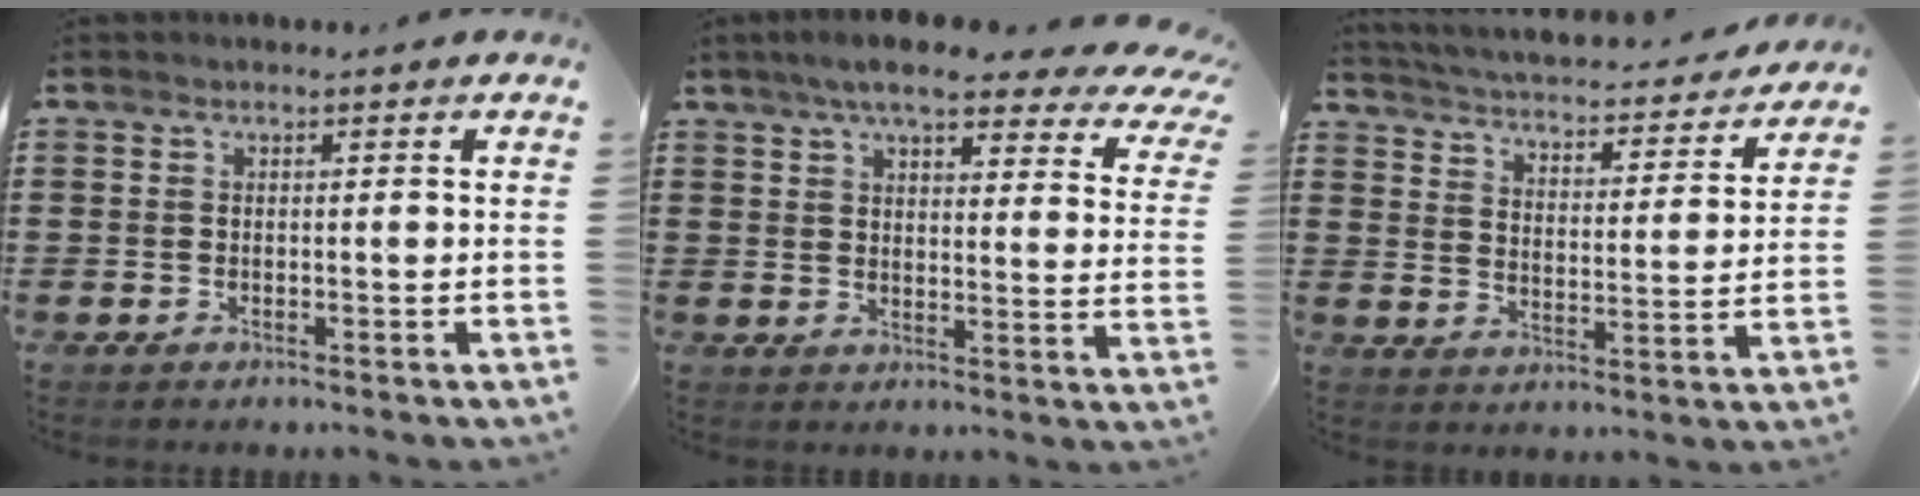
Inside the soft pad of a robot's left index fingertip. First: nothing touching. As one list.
[{"total": 7.8, "force": [6.3, 1.0, 4.5], "torque": [-0.092, -0.023, 0.106]}, {"total": 3.2, "force": [3.2, -0.2, 0.7], "torque": [-0.034, -0.032, 0.044]}]